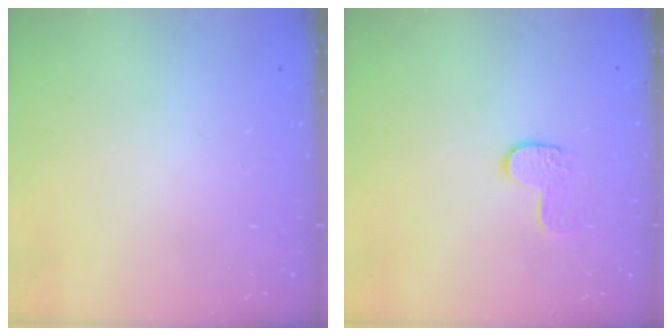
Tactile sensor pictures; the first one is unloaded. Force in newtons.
{"total": 7.3, "press": 7.3, "slide": 0.2}